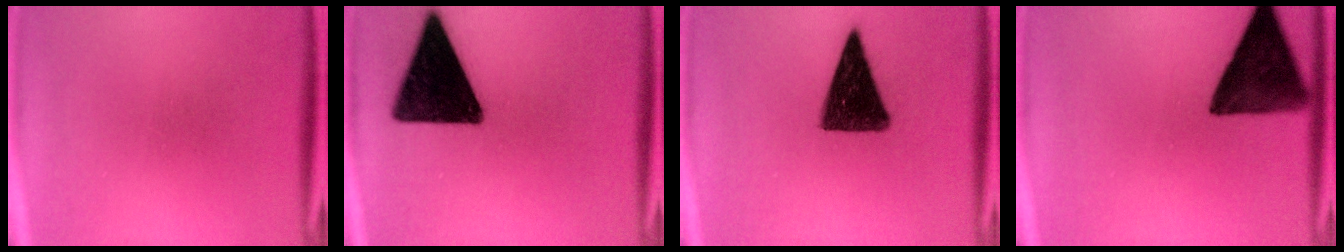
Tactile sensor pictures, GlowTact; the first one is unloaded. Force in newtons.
{"total": 17.5}
{"total": 13.3}
{"total": 13.1}